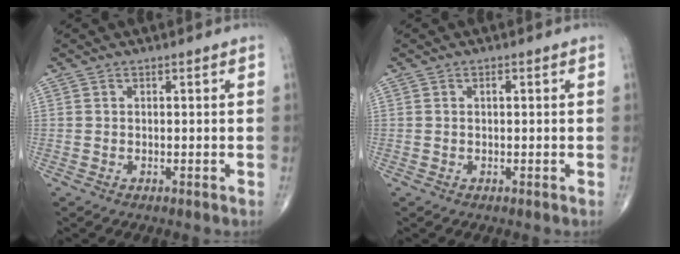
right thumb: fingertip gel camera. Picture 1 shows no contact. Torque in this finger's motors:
{"motor_torque": [0.66, 1.95, 0.18, 0.00, -0.04]}